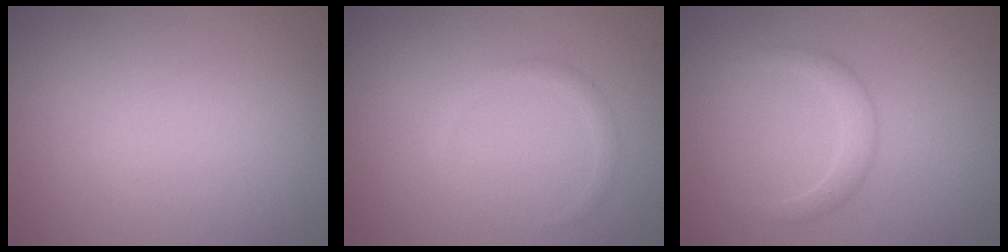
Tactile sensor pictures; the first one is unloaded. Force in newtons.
{"total": 0.9, "press": 0.9, "slide": 0.1}
{"total": 1.7, "press": 1.7, "slide": 0.1}